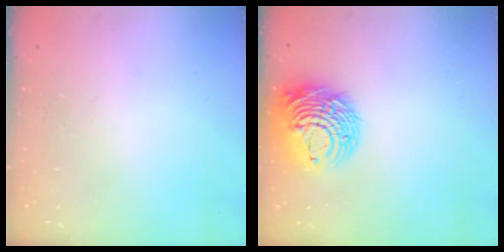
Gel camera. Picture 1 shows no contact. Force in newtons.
{"total": 15.0, "press": 14.9, "slide": 1.5}